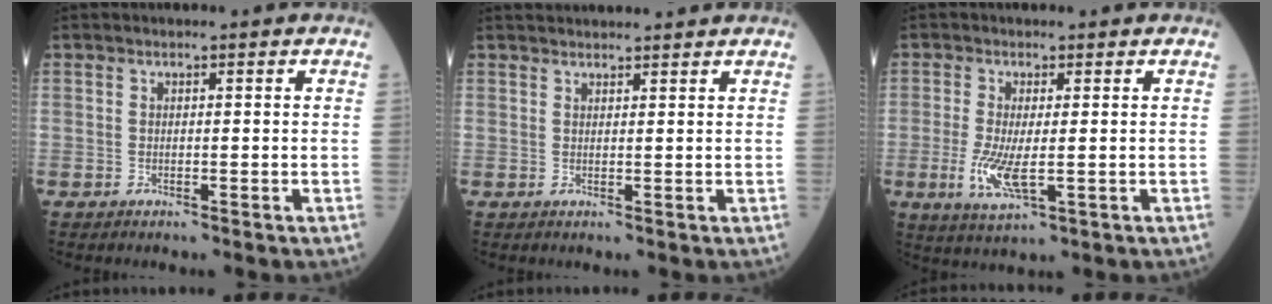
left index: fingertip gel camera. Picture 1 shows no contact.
{"total": 5.8, "force": [5.6, 0.5, 1.4], "torque": [-0.018, 0.035, 0.074]}
{"total": 5.4, "force": [-0.9, 1.5, 5.1], "torque": [-0.115, -0.017, -0.015]}